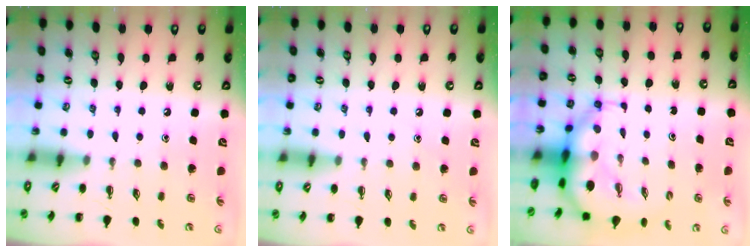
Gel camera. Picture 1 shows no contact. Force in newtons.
{"total": 4.3, "press": 4.2, "slide": 1.1}
{"total": 8.0, "press": 7.6, "slide": 2.3}